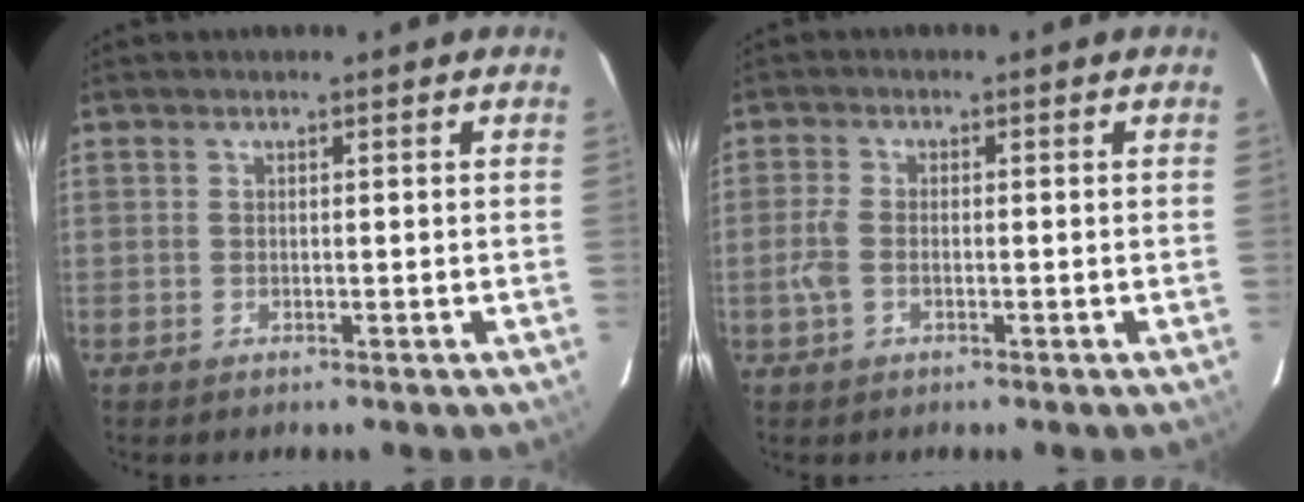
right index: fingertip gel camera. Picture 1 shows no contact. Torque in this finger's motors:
{"motor_torque": [0.59, -0.25, 0.36, 0.09]}